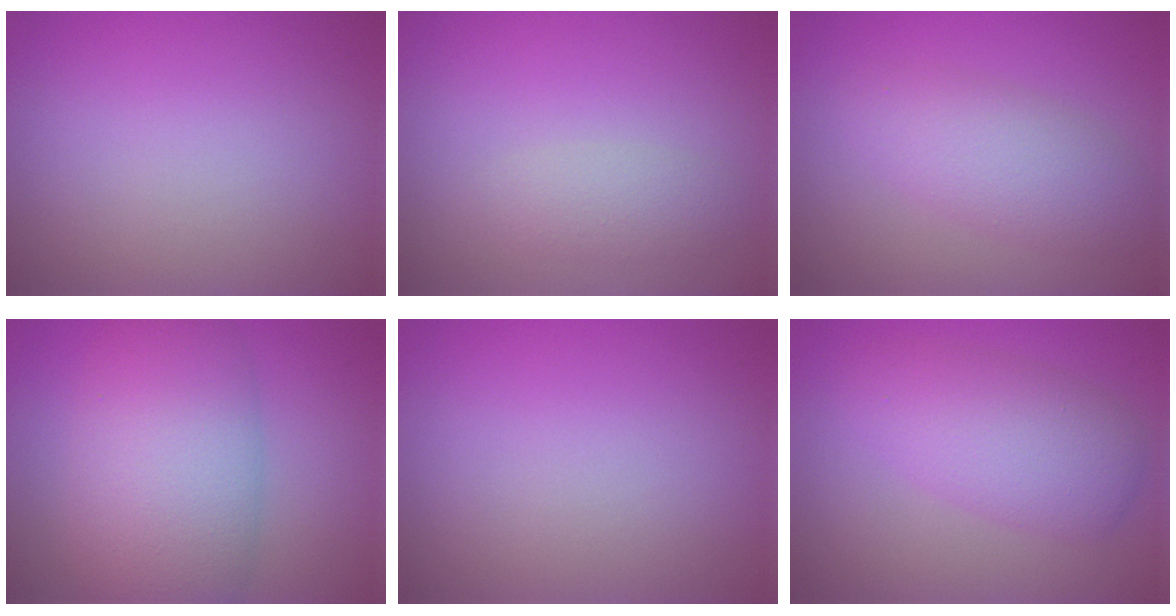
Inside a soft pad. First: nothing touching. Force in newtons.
{"total": 1.8, "press": 1.8, "slide": 0.0}
{"total": 3.9, "press": 3.9, "slide": 0.2}
{"total": 9.6, "press": 9.6, "slide": 0.3}
{"total": 0.0}
{"total": 5.1, "press": 5.1, "slide": 0.0}